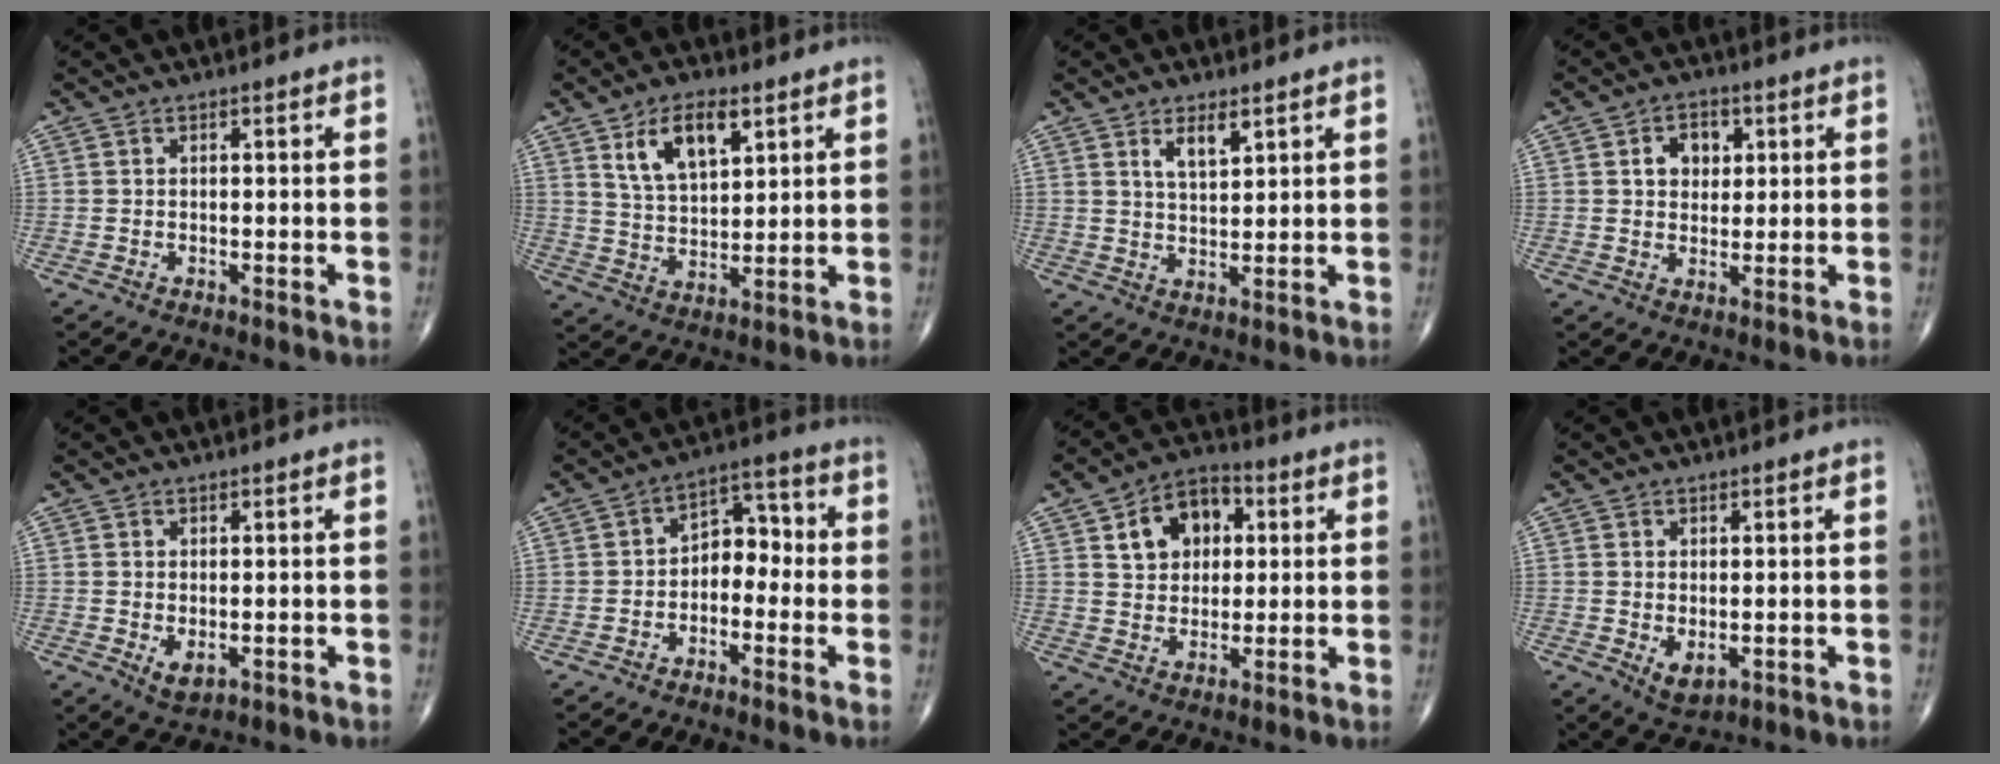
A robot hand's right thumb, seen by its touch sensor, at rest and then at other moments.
{"total": 10.4, "force": [5.2, 5.1, 7.4], "torque": [-0.116, -0.022, 0.101]}
{"total": 4.7, "force": [2.7, 1.9, 3.4], "torque": [-0.049, -0.021, 0.049]}
{"total": 5.8, "force": [1.7, 4.4, 3.4], "torque": [-0.023, -0.004, 0.024]}
{"total": 2.9, "force": [-0.5, 1.7, 2.3], "torque": [-0.034, -0.007, 0.002]}
{"total": 6.8, "force": [-1.4, 4.6, 4.7], "torque": [-0.039, 0.041, -0.039]}
{"total": 11.2, "force": [3.4, 8.0, 7.0], "torque": [-0.078, 0.002, 0.052]}
{"total": 3.6, "force": [-0.5, 2.1, 2.9], "torque": [-0.042, -0.007, 0.004]}